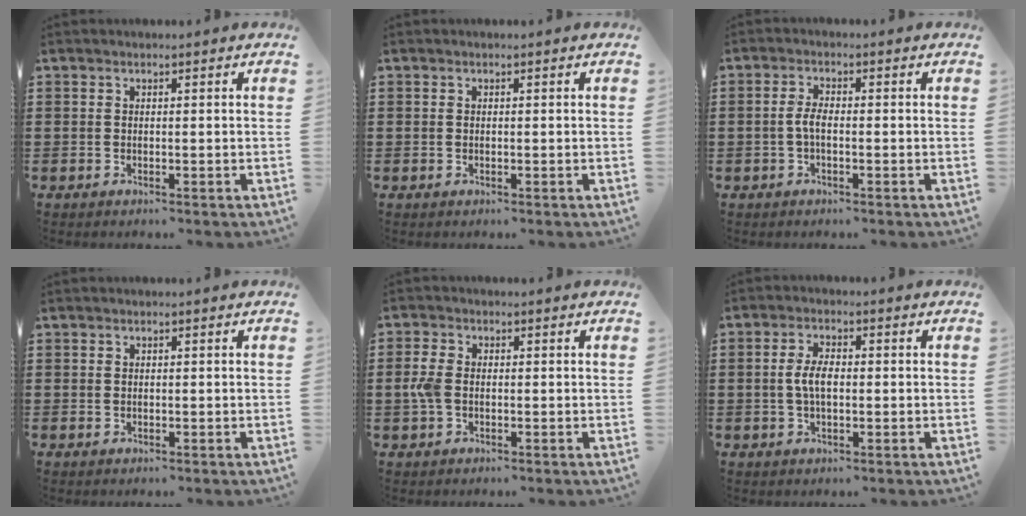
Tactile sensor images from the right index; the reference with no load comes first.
{"total": 0.0}
{"total": 2.7, "force": [-0.6, 0.9, 2.4], "torque": [-0.060, -0.003, -0.017]}
{"total": 0.6, "force": [0.2, 0.5, 0.1], "torque": [-0.002, 0.006, 0.004]}
{"total": 3.3, "force": [-0.2, 2.1, 2.6], "torque": [-0.071, 0.000, -0.011]}
{"total": 4.2, "force": [-0.2, 1.9, 3.7], "torque": [-0.086, 0.000, -0.009]}